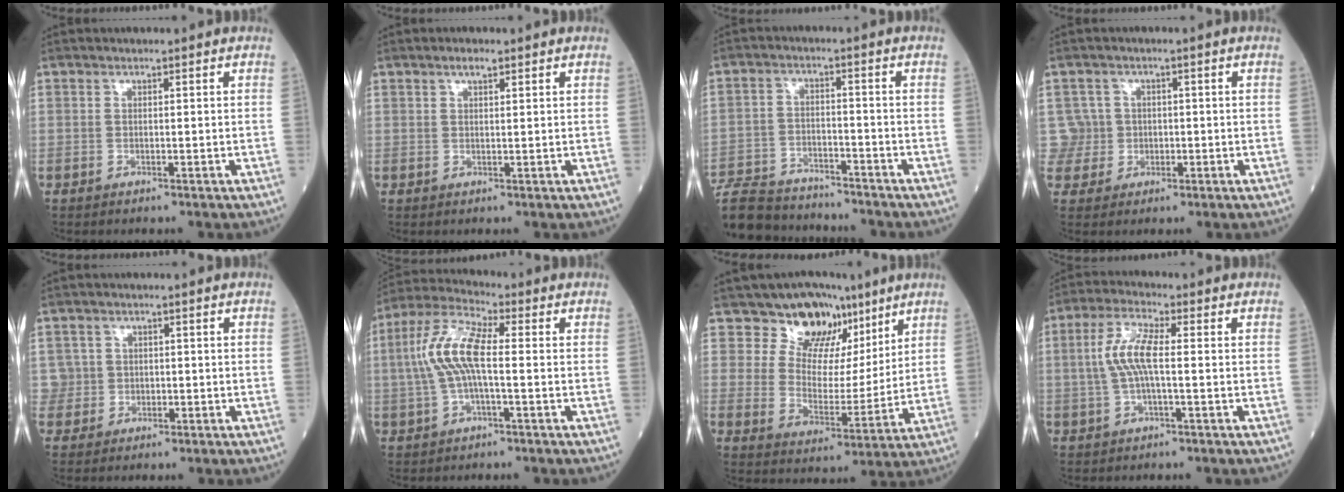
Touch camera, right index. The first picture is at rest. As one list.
[{"total": 1.7, "force": [1.1, 0.5, 1.2], "torque": [-0.023, 0.003, 0.019]}, {"total": 13.7, "force": [-12.8, 3.1, 3.8], "torque": [-0.076, 0.012, -0.205]}, {"total": 4.4, "force": [0.3, 4.3, -0.7], "torque": [0.028, 0.016, 0.007]}, {"total": 3.0, "force": [0.2, 2.9, -0.3], "torque": [0.019, 0.007, 0.004]}, {"total": 9.6, "force": [0.1, 2.4, 9.3], "torque": [-0.207, 0.024, -0.002]}, {"total": 10.2, "force": [7.1, 6.4, 3.5], "torque": [-0.049, 0.004, 0.122]}, {"total": 6.6, "force": [0.2, 1.3, 6.4], "torque": [-0.142, 0.013, 0.002]}]